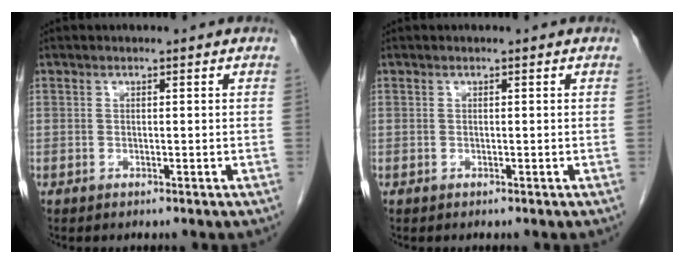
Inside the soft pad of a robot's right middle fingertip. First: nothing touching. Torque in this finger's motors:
{"motor_torque": [0.31, -0.22, 0.02, -0.01]}